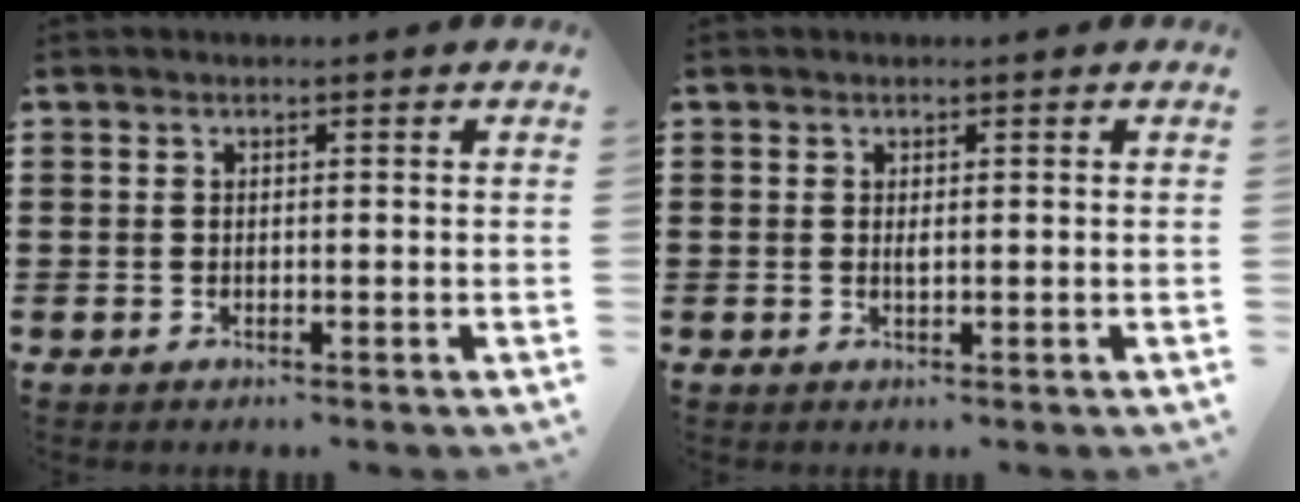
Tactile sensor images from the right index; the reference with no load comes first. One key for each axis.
{"total": 0.8, "fx": 0.2, "fy": 0.2, "fz": 0.8, "tx": -0.015, "ty": 0.000, "tz": 0.003}